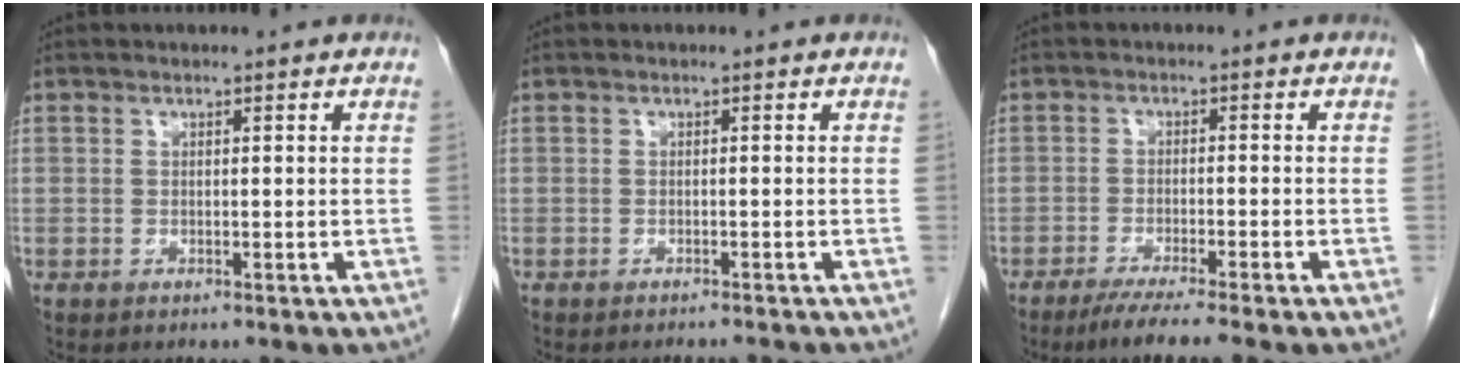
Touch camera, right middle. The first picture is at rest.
{"total": 2.2, "force": [-2.1, -0.6, 0.3], "torque": [0.000, -0.005, -0.027]}
{"total": 6.3, "force": [-4.8, -0.7, 4.0], "torque": [-0.058, -0.016, -0.080]}